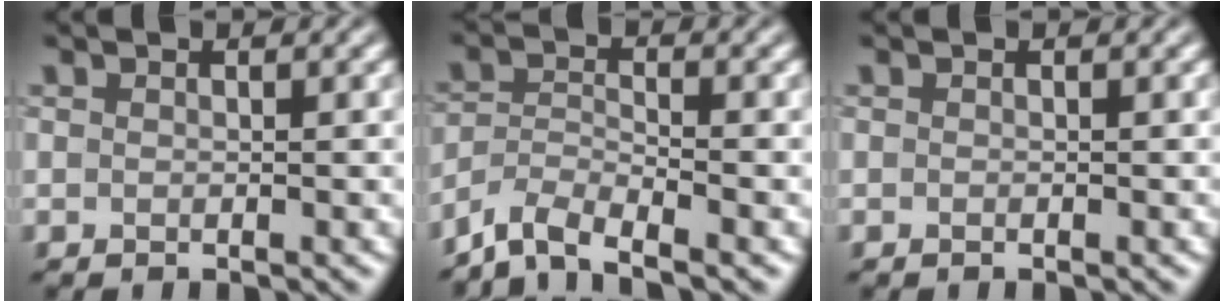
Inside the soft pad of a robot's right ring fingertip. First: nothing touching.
{"total": 3.9, "force": [-3.5, 0.7, 1.7], "torque": [-0.034, 0.000, -0.078]}
{"total": 0.0}